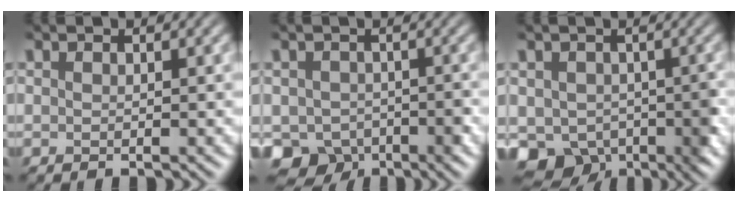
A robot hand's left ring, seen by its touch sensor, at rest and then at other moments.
{"total": 5.0, "force": [-2.3, 4.0, 1.9], "torque": [-0.024, -0.005, -0.044]}
{"total": 6.2, "force": [-2.0, 4.9, 3.4], "torque": [-0.044, -0.017, -0.044]}